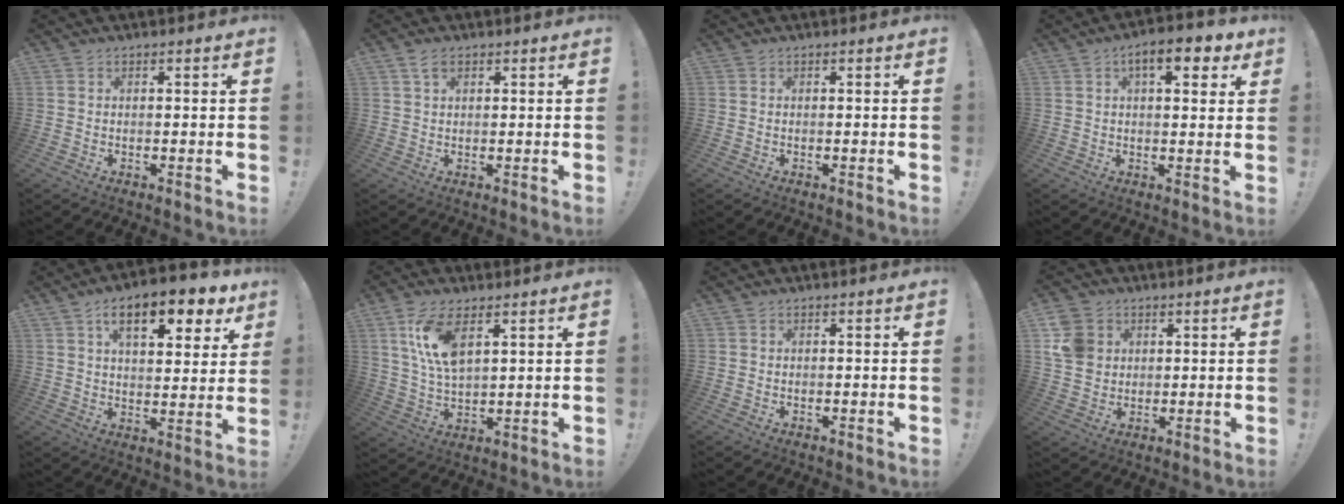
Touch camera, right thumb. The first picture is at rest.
{"total": 3.3, "force": [1.9, 1.7, 2.2], "torque": [-0.032, -0.004, 0.033]}
{"total": 0.0}
{"total": 8.8, "force": [4.1, 3.3, 7.1], "torque": [-0.096, -0.008, 0.063]}
{"total": 14.3, "force": [7.5, 6.2, 10.5], "torque": [-0.148, -0.036, 0.121]}
{"total": 11.1, "force": [5.3, 4.8, 8.5], "torque": [-0.175, -0.015, 0.097]}
{"total": 0.0}
{"total": 8.8, "force": [2.8, 7.6, 3.6], "torque": [-0.066, -0.006, 0.057]}